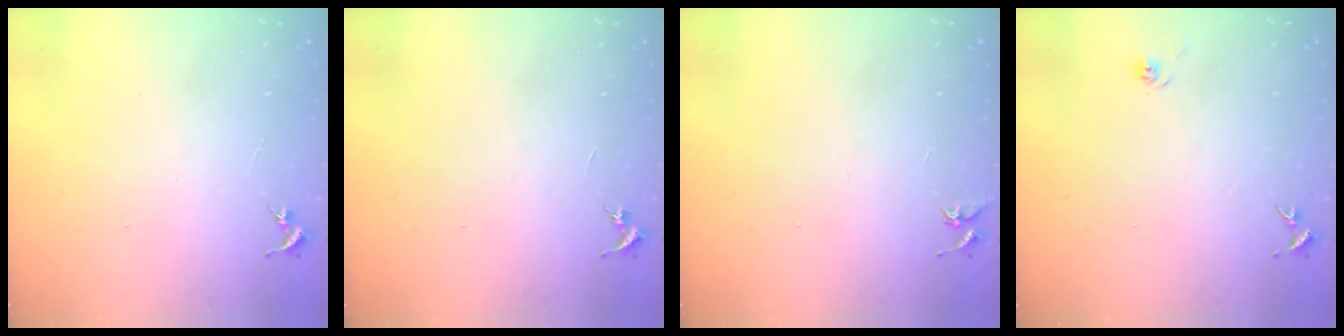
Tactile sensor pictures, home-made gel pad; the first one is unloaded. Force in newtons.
{"total": 0.0}
{"total": 3.7, "press": 3.7, "slide": 0.4}
{"total": 5.8, "press": 5.8, "slide": 0.5}